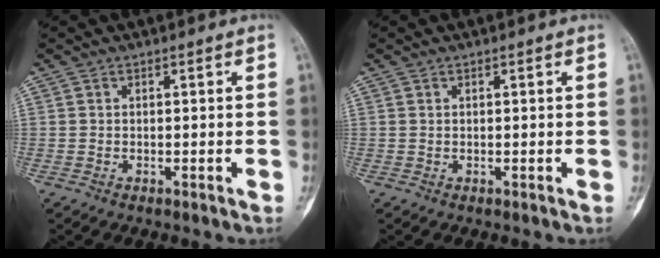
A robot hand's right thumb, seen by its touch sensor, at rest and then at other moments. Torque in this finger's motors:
{"motor_torque": [0.07, 0.01, 0.06, -0.02, 0.02]}